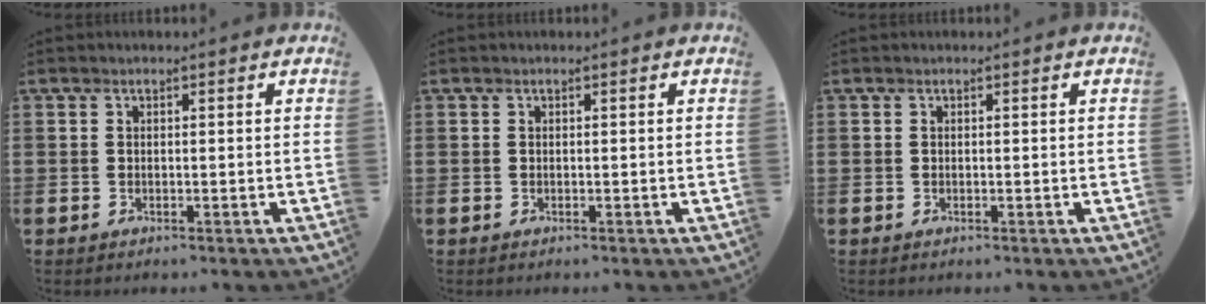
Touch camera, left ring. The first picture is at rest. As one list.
[{"total": 0.0}, {"total": 0.0}]